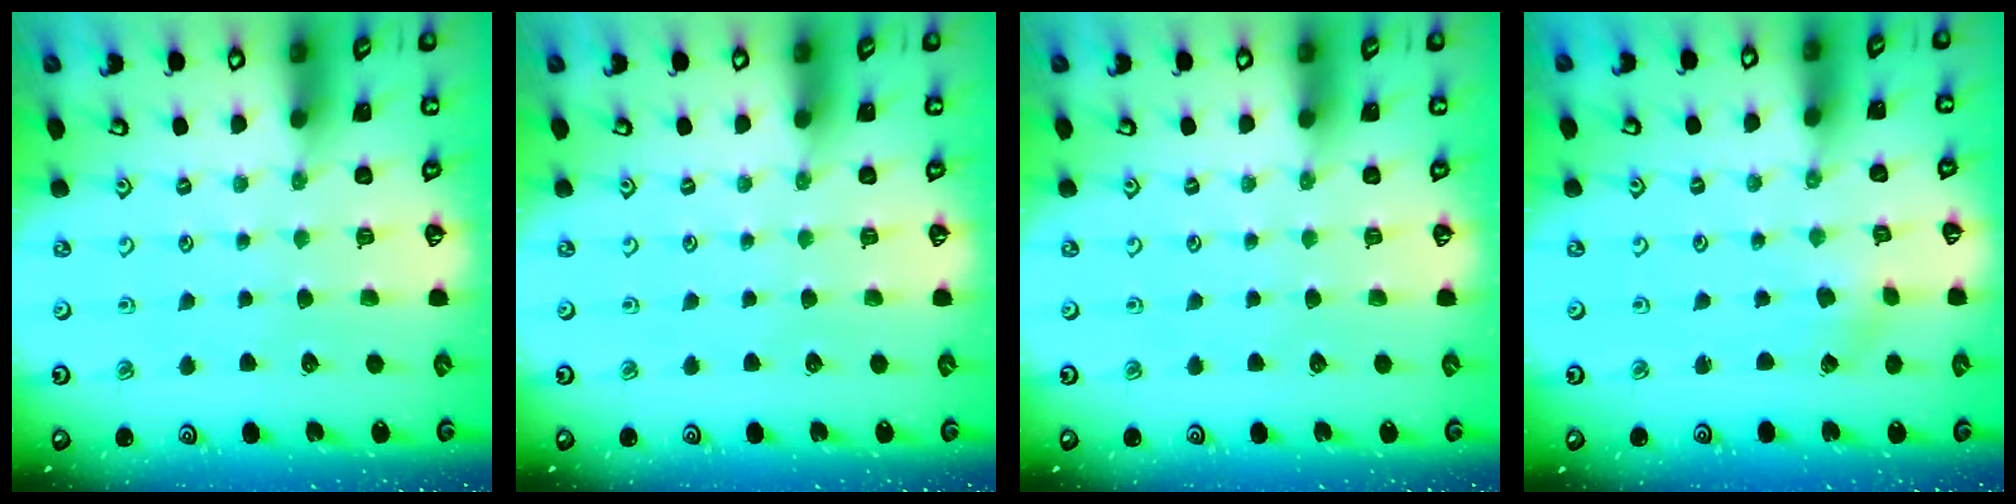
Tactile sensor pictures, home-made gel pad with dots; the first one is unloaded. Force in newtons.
{"total": 0.0}
{"total": 0.0}
{"total": 0.0}